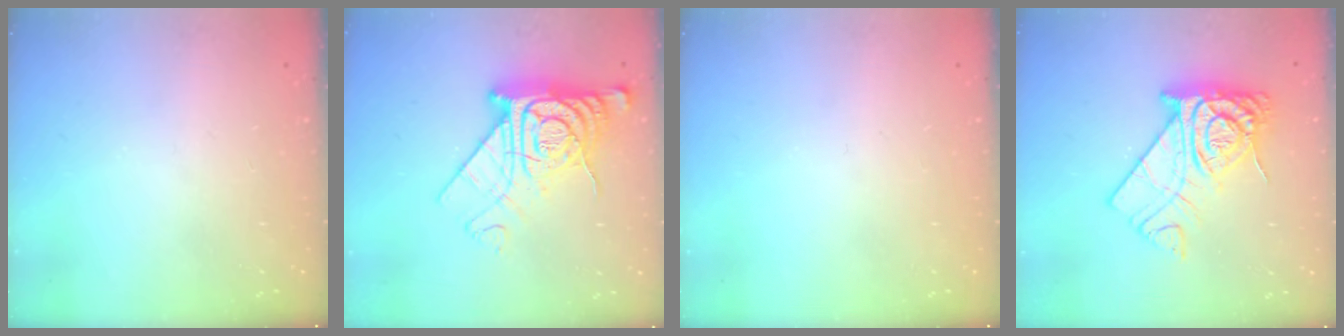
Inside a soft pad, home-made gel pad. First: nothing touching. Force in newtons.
{"total": 17.5, "press": 17.3, "slide": 2.1}
{"total": 0.0}
{"total": 16.1, "press": 16.0, "slide": 2.0}